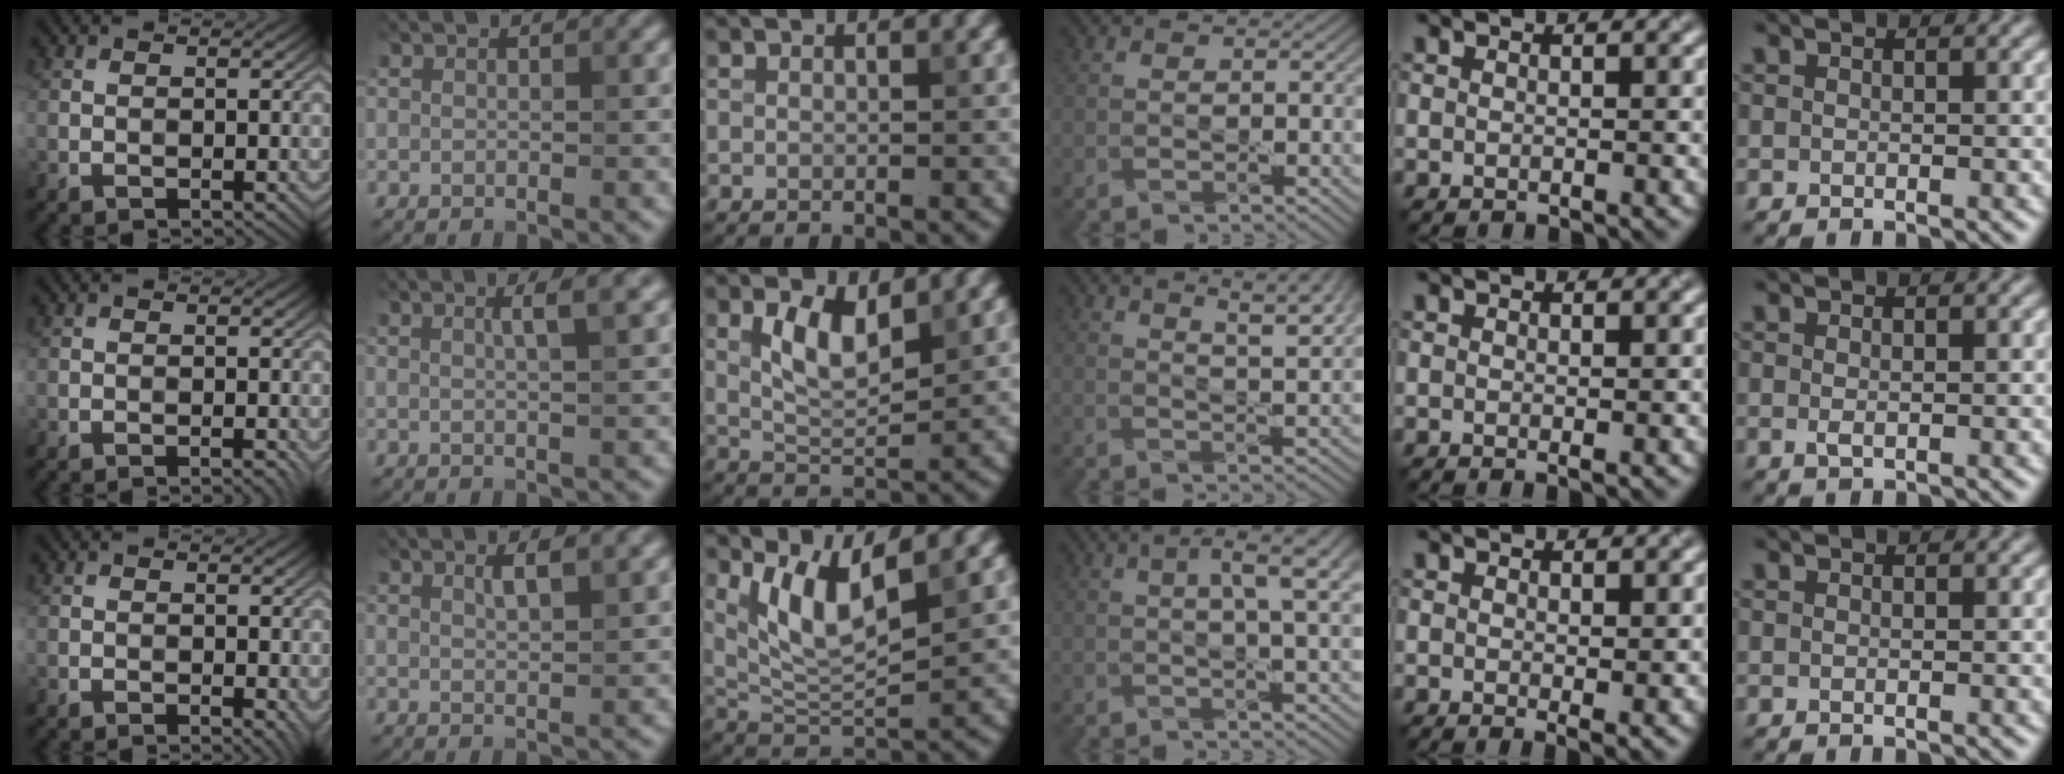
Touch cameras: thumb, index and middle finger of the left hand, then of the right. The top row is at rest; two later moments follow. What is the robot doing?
{"motion": "pour", "object": "sugar"}